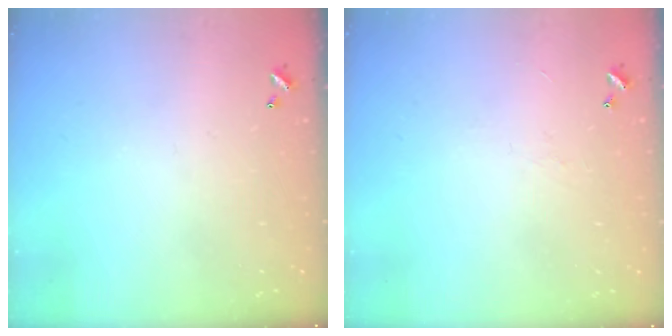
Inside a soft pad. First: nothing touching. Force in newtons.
{"total": 1.3, "press": 1.2, "slide": 0.5}